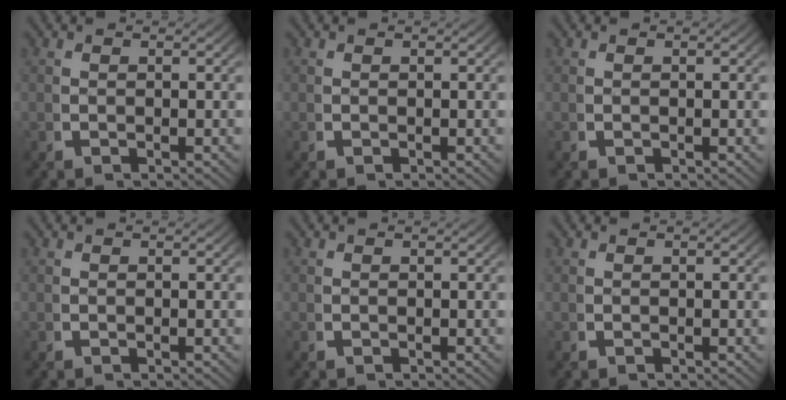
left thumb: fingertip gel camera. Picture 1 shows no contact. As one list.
[{"total": 0.0}, {"total": 0.0}, {"total": 0.0}, {"total": 0.0}, {"total": 0.0}]